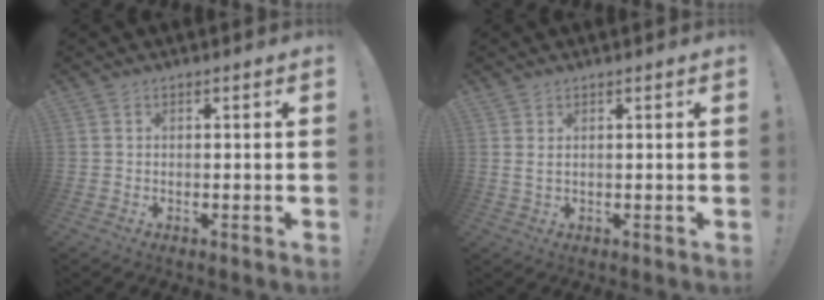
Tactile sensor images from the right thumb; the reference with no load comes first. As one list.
[{"total": 2.1, "force": [1.2, 0.3, 1.6], "torque": [-0.027, -0.002, 0.021]}]